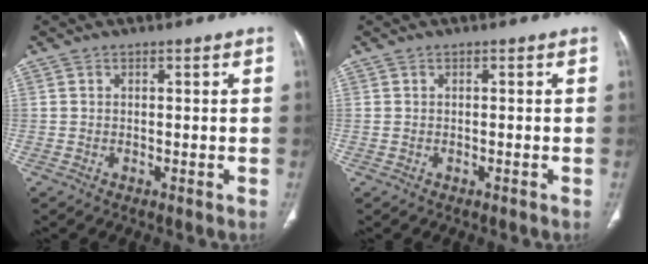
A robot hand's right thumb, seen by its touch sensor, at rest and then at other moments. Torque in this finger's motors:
{"motor_torque": [-0.25, -0.13, -0.29, 0.14, -0.01]}